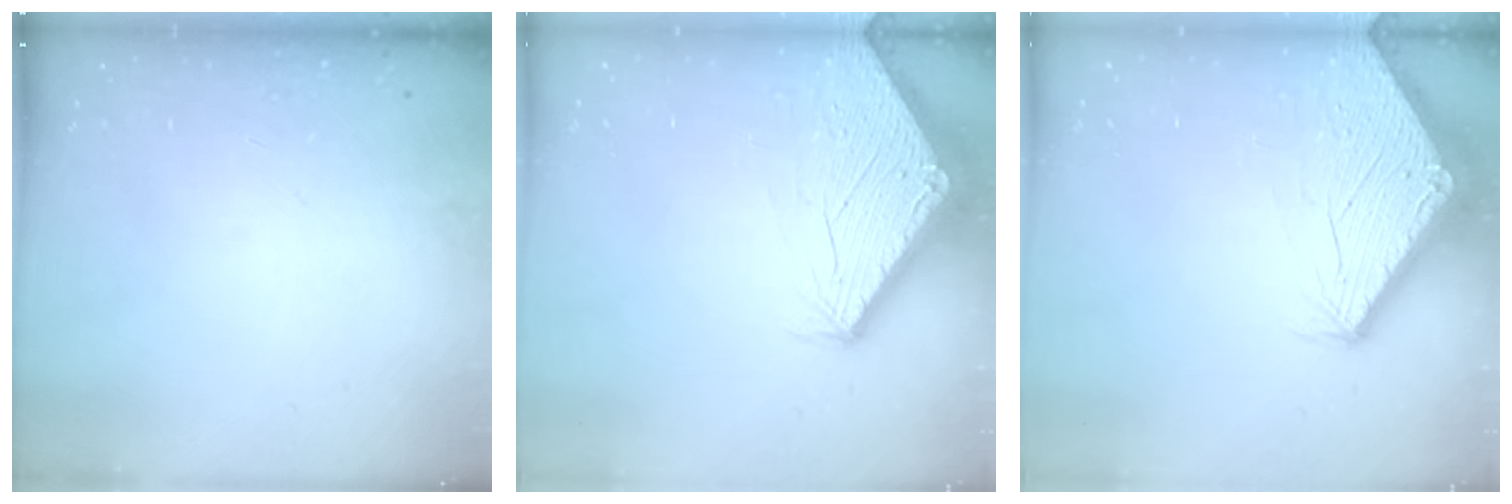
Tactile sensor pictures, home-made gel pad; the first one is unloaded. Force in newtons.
{"total": 2.9, "press": 2.9, "slide": 0.1}
{"total": 2.9, "press": 2.9, "slide": 0.1}